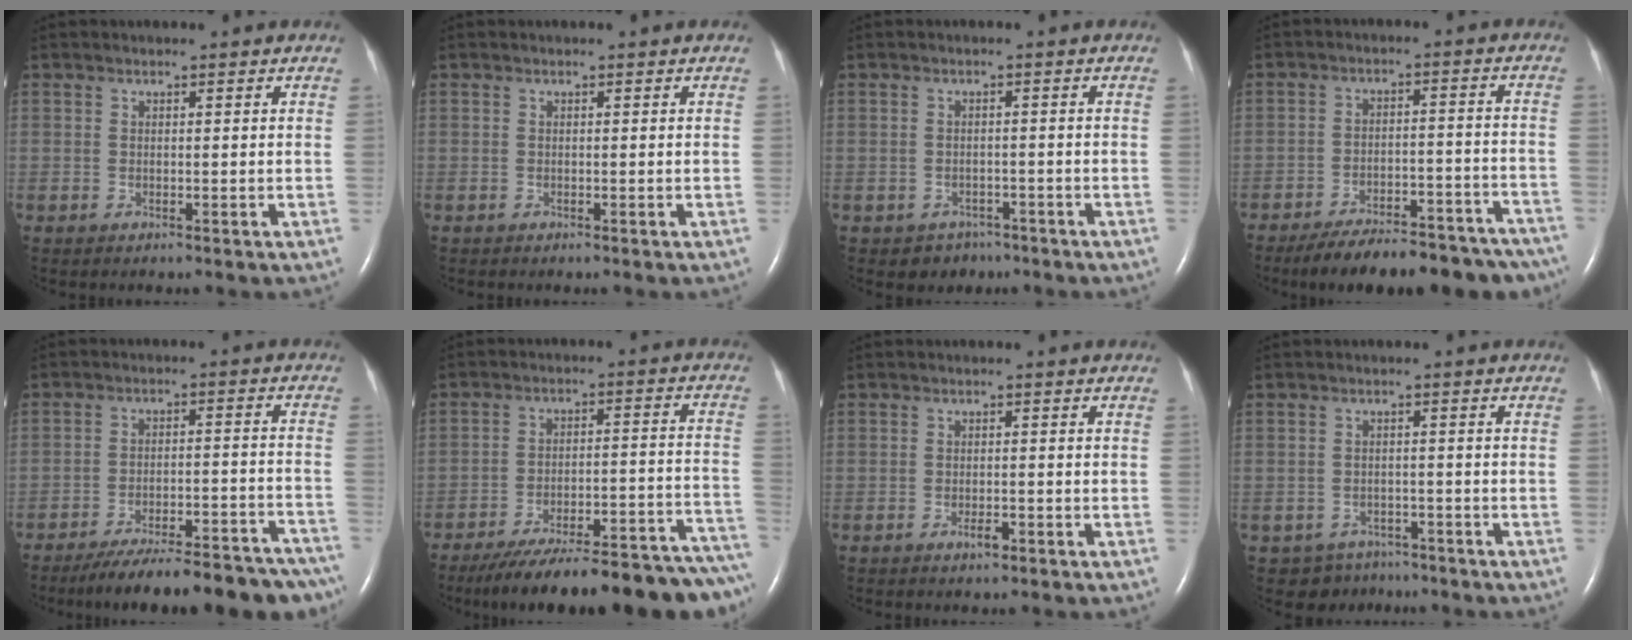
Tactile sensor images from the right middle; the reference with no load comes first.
{"total": 0.0}
{"total": 3.0, "force": [-1.9, 2.3, 0.0], "torque": [-0.004, 0.011, -0.022]}
{"total": 20.3, "force": [-17.4, 5.8, 8.5], "torque": [-0.082, 0.011, -0.230]}
{"total": 21.8, "force": [-19.2, 4.1, 9.6], "torque": [-0.088, 0.004, -0.254]}
{"total": 26.8, "force": [-23.3, 2.7, 12.9], "torque": [-0.114, -0.002, -0.315]}
{"total": 1.5, "force": [-0.9, 0.4, 1.1], "torque": [-0.018, 0.000, -0.013]}
{"total": 4.5, "force": [-3.4, 3.0, -0.2], "torque": [0.007, 0.011, -0.045]}